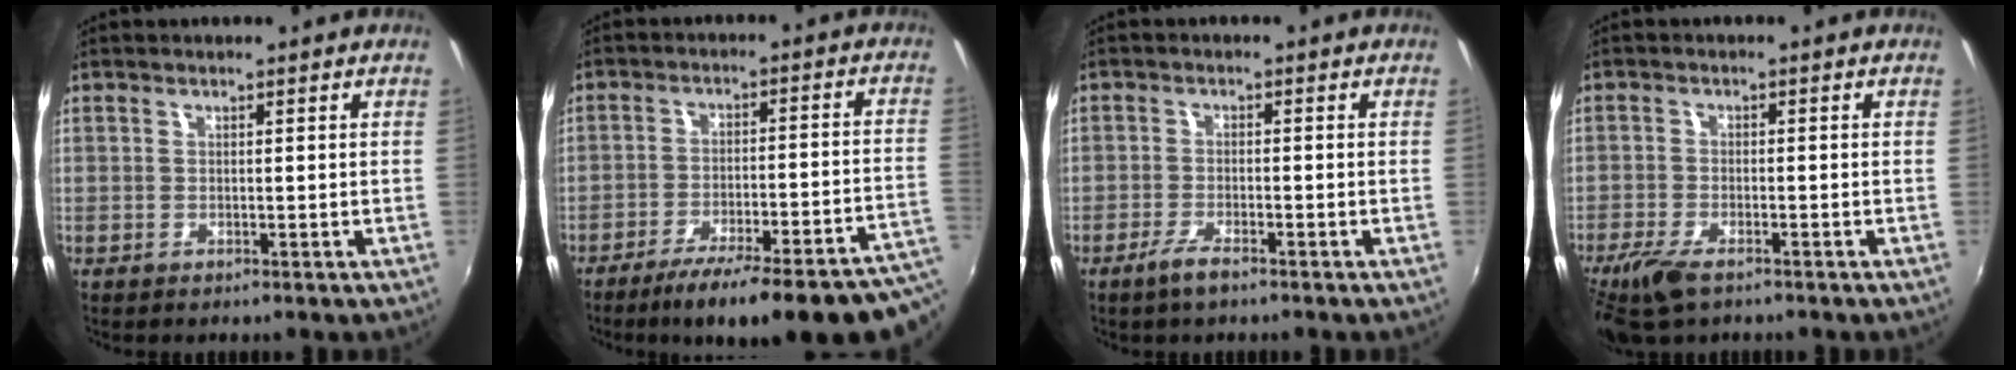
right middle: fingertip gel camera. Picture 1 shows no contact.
{"total": 23.6, "force": [-18.1, 3.6, 14.7], "torque": [-0.191, -0.034, -0.237]}
{"total": 3.4, "force": [-2.5, 0.5, 2.3], "torque": [-0.059, -0.003, -0.049]}
{"total": 6.9, "force": [-4.9, 2.4, 4.2], "torque": [-0.109, -0.022, -0.095]}